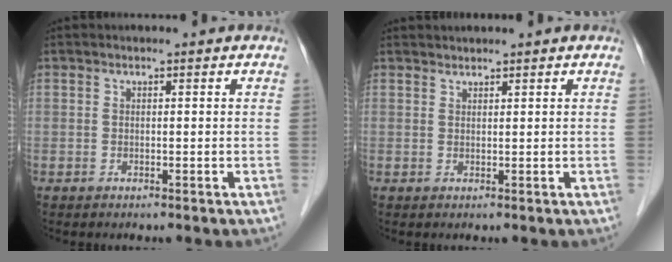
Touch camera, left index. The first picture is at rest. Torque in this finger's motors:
{"motor_torque": [-0.21, -0.17, -0.04, -0.01]}